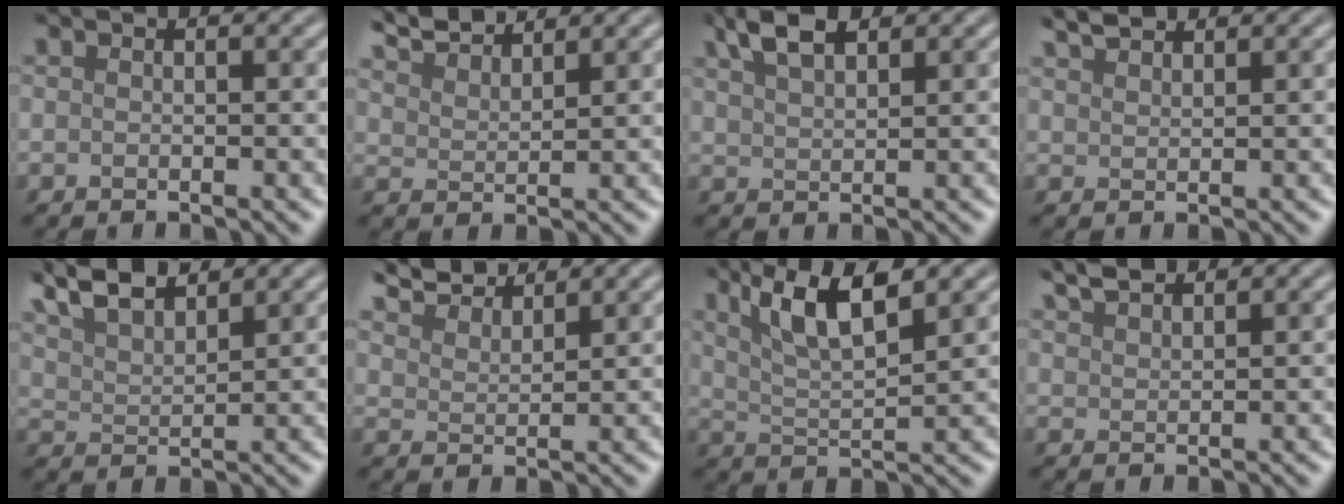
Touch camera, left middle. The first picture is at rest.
{"total": 4.2, "force": [4.0, 0.6, 1.0], "torque": [-0.026, 0.009, 0.076]}
{"total": 3.8, "force": [2.8, 1.3, 2.3], "torque": [-0.048, 0.010, 0.056]}
{"total": 2.1, "force": [2.0, 0.3, 0.5], "torque": [-0.008, 0.006, 0.045]}
{"total": 5.7, "force": [4.8, 1.5, 2.8], "torque": [-0.059, 0.014, 0.083]}
{"total": 5.2, "force": [4.9, 0.9, 1.2], "torque": [-0.031, 0.006, 0.089]}
{"total": 5.7, "force": [3.2, 1.5, 4.5], "torque": [-0.082, 0.000, 0.061]}
{"total": 2.6, "force": [2.4, 0.5, 0.9], "torque": [-0.016, 0.007, 0.052]}